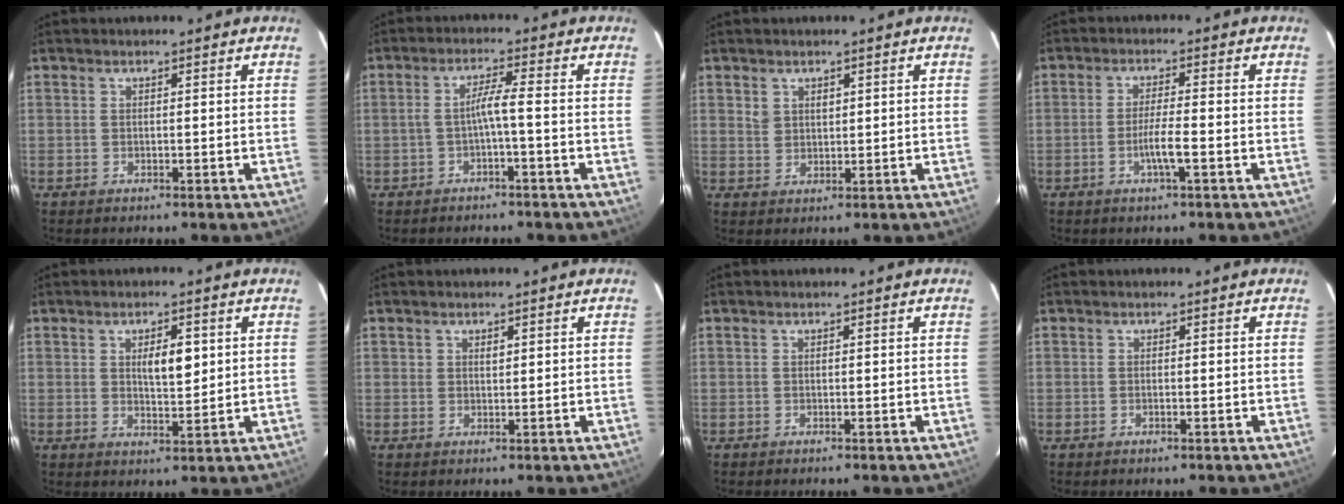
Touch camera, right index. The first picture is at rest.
{"total": 3.3, "force": [-1.0, -0.3, 3.1], "torque": [-0.057, 0.011, -0.016]}
{"total": 2.4, "force": [1.3, 1.9, 0.9], "torque": [-0.019, 0.006, 0.027]}
{"total": 3.9, "force": [-1.4, -0.1, 3.6], "torque": [-0.068, -0.004, -0.027]}
{"total": 4.7, "force": [1.3, 1.6, 4.2], "torque": [-0.068, -0.001, 0.023]}
{"total": 1.0, "force": [0.5, 0.6, 0.6], "torque": [-0.009, -0.002, 0.009]}
{"total": 0.0}
{"total": 0.0}